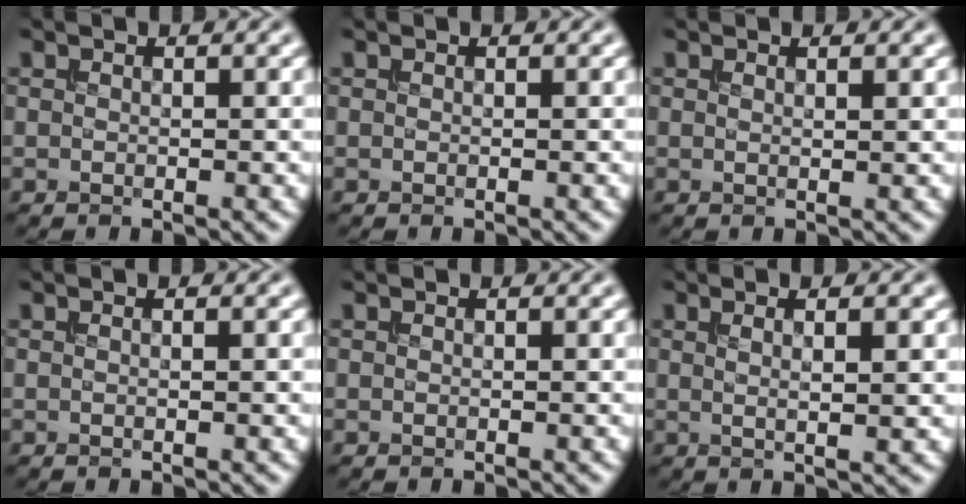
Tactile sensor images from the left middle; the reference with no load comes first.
{"total": 0.0}
{"total": 1.2, "force": [0.6, 0.4, 1.0], "torque": [-0.008, 0.003, 0.003]}
{"total": 0.9, "force": [0.1, 0.4, 0.8], "torque": [-0.008, 0.002, -0.006]}
{"total": 0.0}
{"total": 3.6, "force": [1.2, 1.0, 3.3], "torque": [-0.040, 0.001, 0.005]}